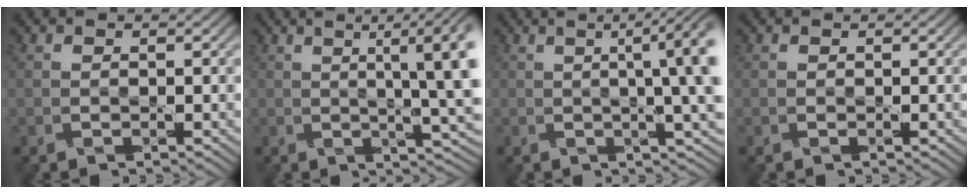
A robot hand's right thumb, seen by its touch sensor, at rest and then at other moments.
{"total": 9.4, "force": [1.7, 1.8, 9.1], "torque": [-0.106, 0.015, 0.023]}
{"total": 7.8, "force": [0.9, 1.7, 7.5], "torque": [-0.078, 0.022, 0.007]}
{"total": 0.0}